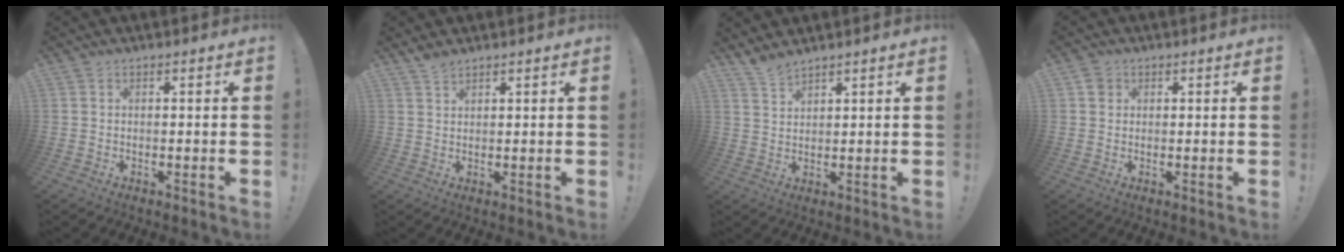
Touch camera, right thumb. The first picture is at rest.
{"total": 2.4, "force": [2.1, 0.7, 1.0], "torque": [-0.017, -0.010, 0.038]}
{"total": 3.9, "force": [3.7, 0.7, 1.3], "torque": [-0.028, -0.022, 0.068]}
{"total": 2.2, "force": [1.0, 1.9, 0.5], "torque": [0.001, -0.002, 0.017]}